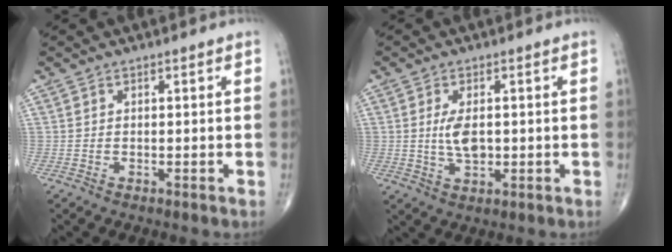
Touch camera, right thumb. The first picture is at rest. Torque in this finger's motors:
{"motor_torque": [-0.41, 0.18, 0.14, 0.05, 0.03]}